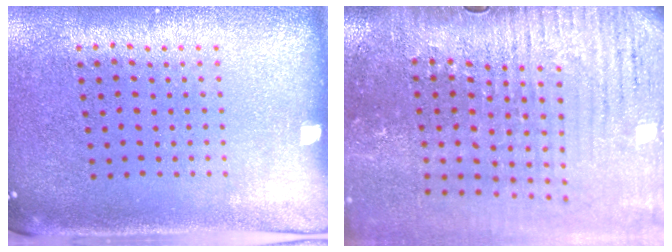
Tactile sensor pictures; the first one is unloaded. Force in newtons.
{"total": 4.3, "press": 3.7, "slide": 2.2}